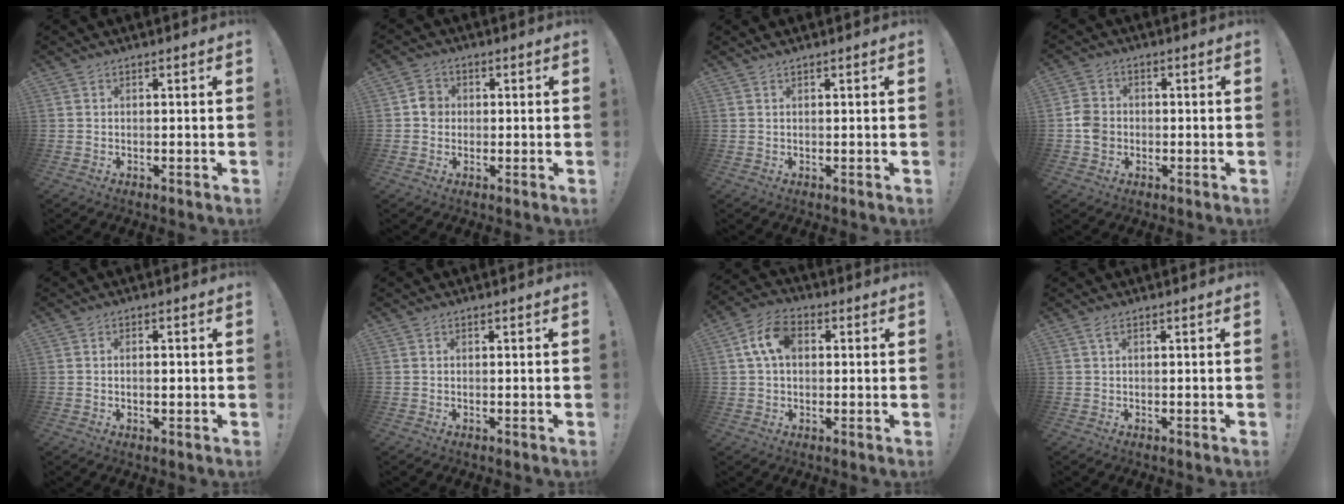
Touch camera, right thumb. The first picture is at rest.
{"total": 4.2, "force": [-0.3, 3.9, 1.7], "torque": [-0.016, 0.007, -0.006]}
{"total": 0.7, "force": [0.6, 0.0, 0.3], "torque": [-0.006, 0.001, 0.010]}
{"total": 6.1, "force": [-1.3, 5.3, 2.7], "torque": [-0.045, 0.013, -0.021]}
{"total": 1.1, "force": [-0.2, 0.4, 1.0], "torque": [-0.006, -0.002, -0.007]}
{"total": 0.0}
{"total": 10.1, "force": [2.2, 6.6, 7.3], "torque": [-0.128, 0.014, 0.043]}
{"total": 1.3, "force": [0.5, 0.1, 1.2], "torque": [-0.023, 0.000, 0.008]}